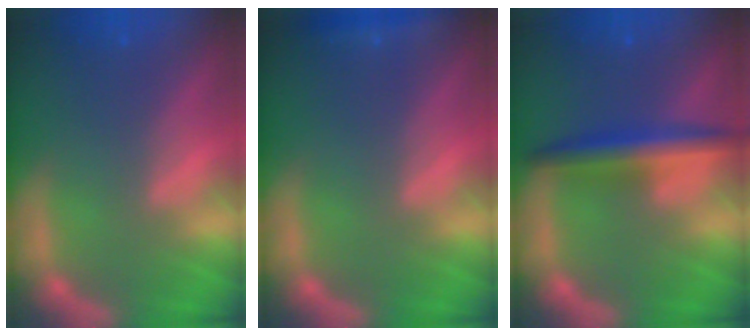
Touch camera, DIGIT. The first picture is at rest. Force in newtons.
{"total": 1.4}
{"total": 4.5}